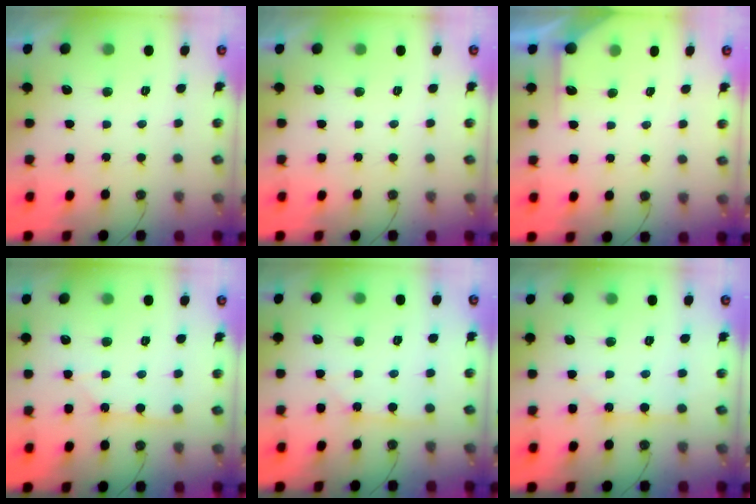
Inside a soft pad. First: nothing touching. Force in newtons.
{"total": 0.0}
{"total": 3.3, "press": 3.3, "slide": 0.4}
{"total": 1.9, "press": 1.9, "slide": 0.3}
{"total": 1.8, "press": 1.8, "slide": 0.2}
{"total": 2.5, "press": 2.5, "slide": 0.3}